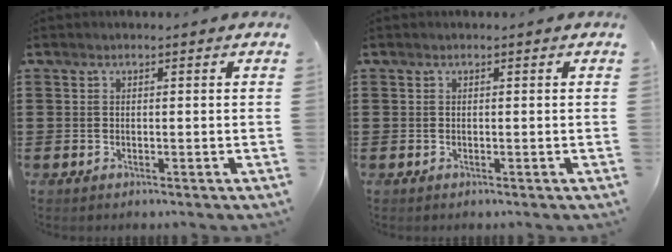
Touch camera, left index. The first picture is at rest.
{"total": 0.0}